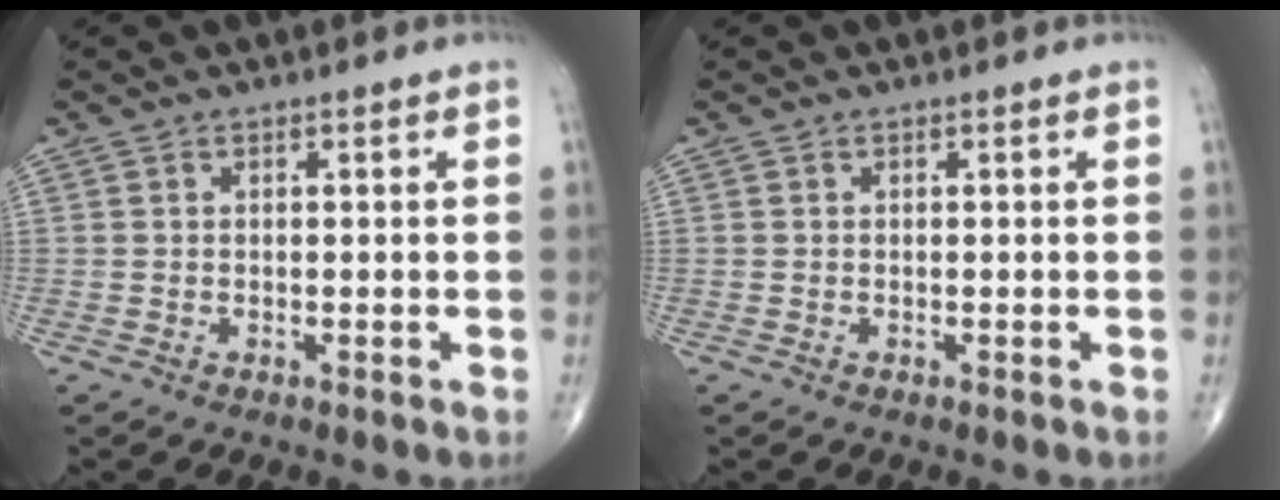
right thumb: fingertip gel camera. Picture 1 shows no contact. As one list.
[{"total": 0.0}]